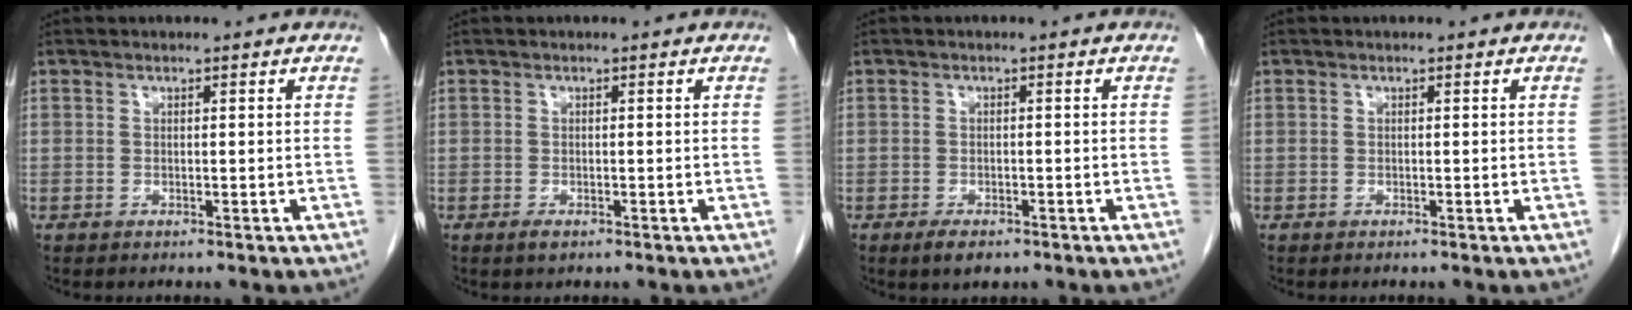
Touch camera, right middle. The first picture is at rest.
{"total": 1.2, "force": [-0.7, 0.5, 0.8], "torque": [-0.017, -0.001, -0.009]}
{"total": 2.9, "force": [-1.9, 1.2, 1.8], "torque": [-0.035, -0.004, -0.025]}
{"total": 0.0}